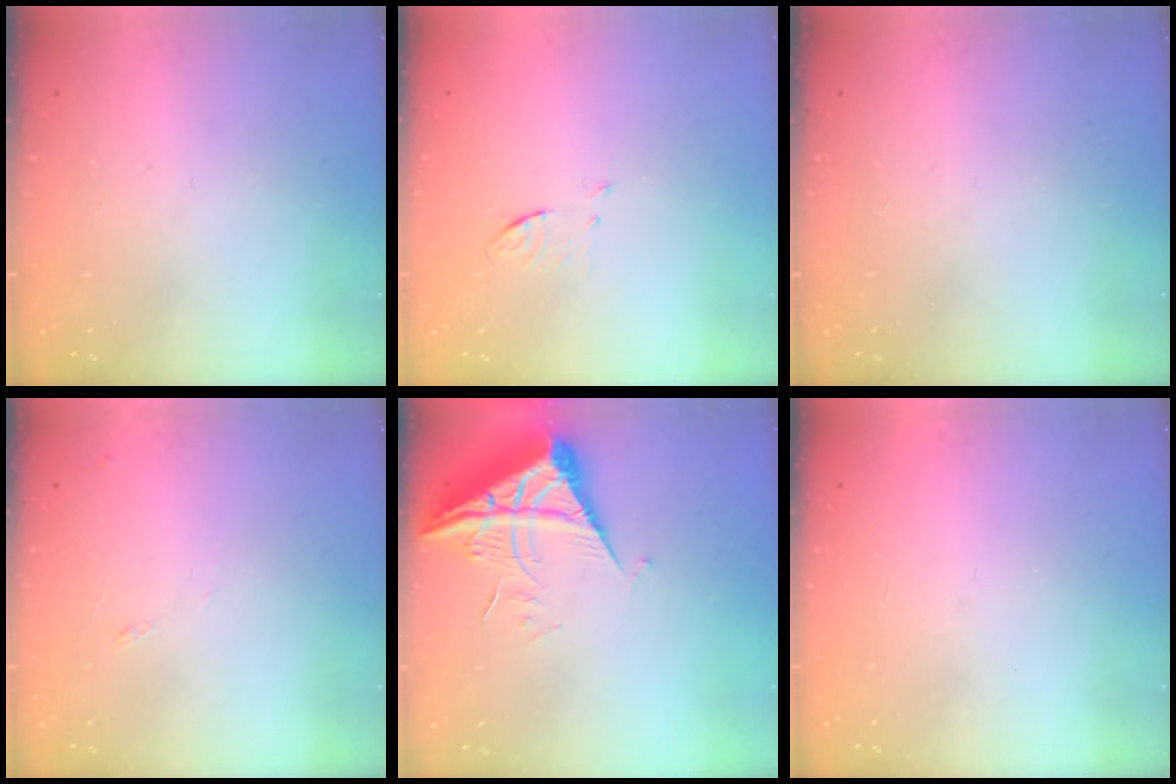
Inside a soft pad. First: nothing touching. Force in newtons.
{"total": 3.9, "press": 3.6, "slide": 1.4}
{"total": 0.0}
{"total": 5.8, "press": 5.7, "slide": 0.8}
{"total": 7.8, "press": 7.7, "slide": 0.9}
{"total": 1.6, "press": 1.6, "slide": 0.1}